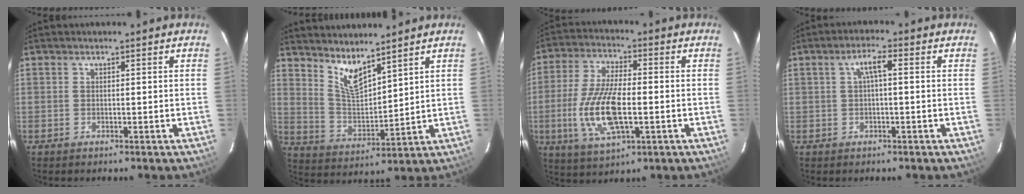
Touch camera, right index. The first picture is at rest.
{"total": 7.8, "force": [6.2, 1.8, 4.4], "torque": [-0.083, -0.013, 0.127]}
{"total": 13.8, "force": [-2.7, 4.9, 12.6], "torque": [-0.266, -0.007, -0.050]}
{"total": 3.0, "force": [0.3, 0.6, 3.0], "torque": [-0.059, 0.009, 0.008]}